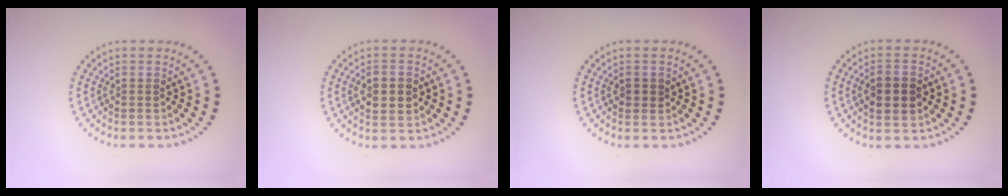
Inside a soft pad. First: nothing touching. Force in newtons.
{"total": 3.2, "press": 3.2, "slide": 0.1}
{"total": 1.1, "press": 1.1, "slide": 0.2}
{"total": 2.9, "press": 2.9, "slide": 0.2}